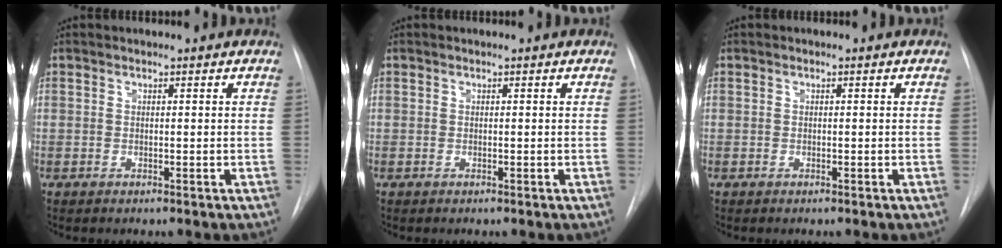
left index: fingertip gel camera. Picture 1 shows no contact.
{"total": 0.0}
{"total": 0.0}